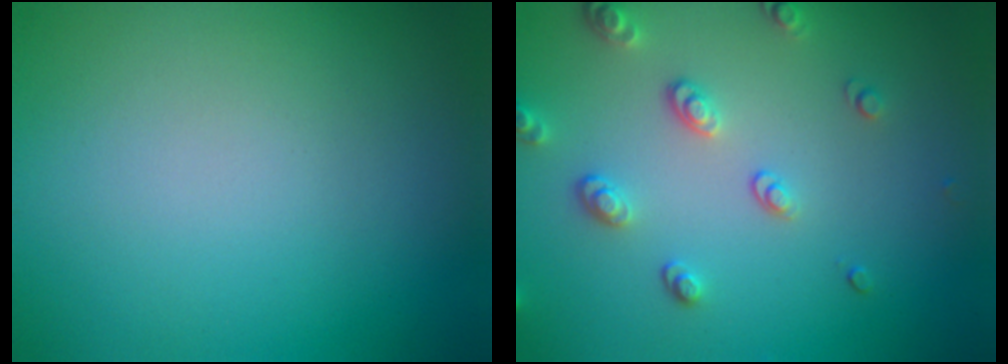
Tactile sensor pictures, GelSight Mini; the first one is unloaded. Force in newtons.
{"total": 2.6, "press": 2.4, "slide": 0.9}